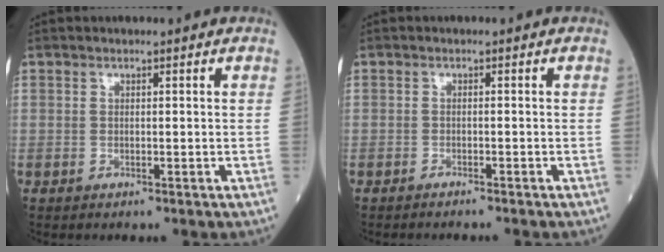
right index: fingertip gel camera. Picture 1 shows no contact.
{"total": 2.3, "force": [-2.1, -0.1, 0.8], "torque": [-0.012, 0.000, -0.026]}